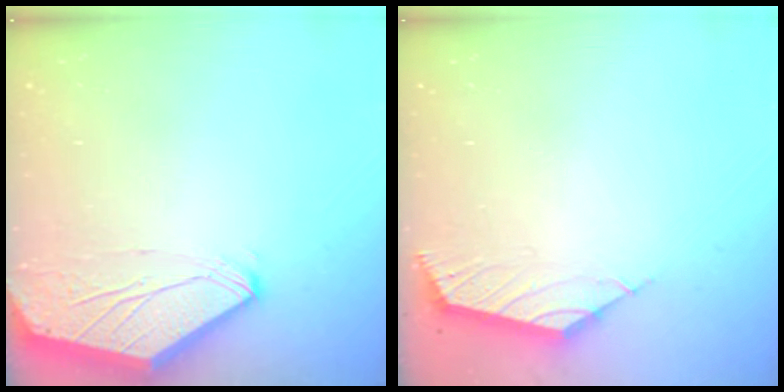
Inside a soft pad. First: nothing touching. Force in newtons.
{"total": 2.9, "press": 2.8, "slide": 0.7}